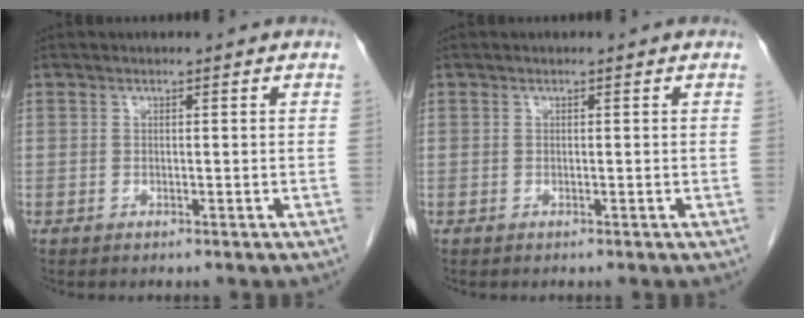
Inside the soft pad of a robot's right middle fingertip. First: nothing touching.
{"total": 0.0}